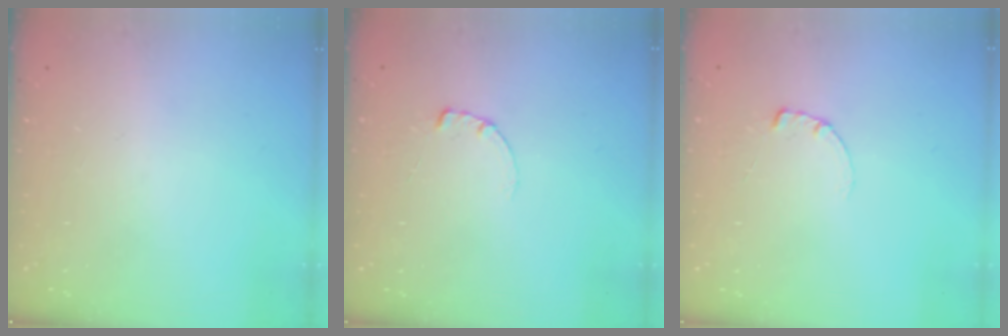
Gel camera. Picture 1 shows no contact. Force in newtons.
{"total": 0.6, "press": 0.5, "slide": 0.2}
{"total": 0.6, "press": 0.5, "slide": 0.2}